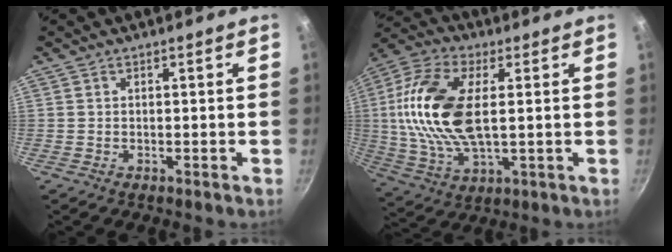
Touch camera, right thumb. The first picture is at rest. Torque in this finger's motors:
{"motor_torque": [2.15, 2.03, 1.98, -0.60, 0.68]}